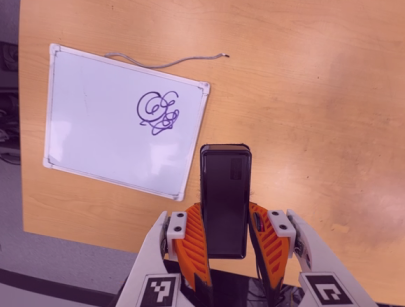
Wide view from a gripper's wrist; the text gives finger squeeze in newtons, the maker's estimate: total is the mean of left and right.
{"total": 6.0, "left": 4.1, "right": 7.9}